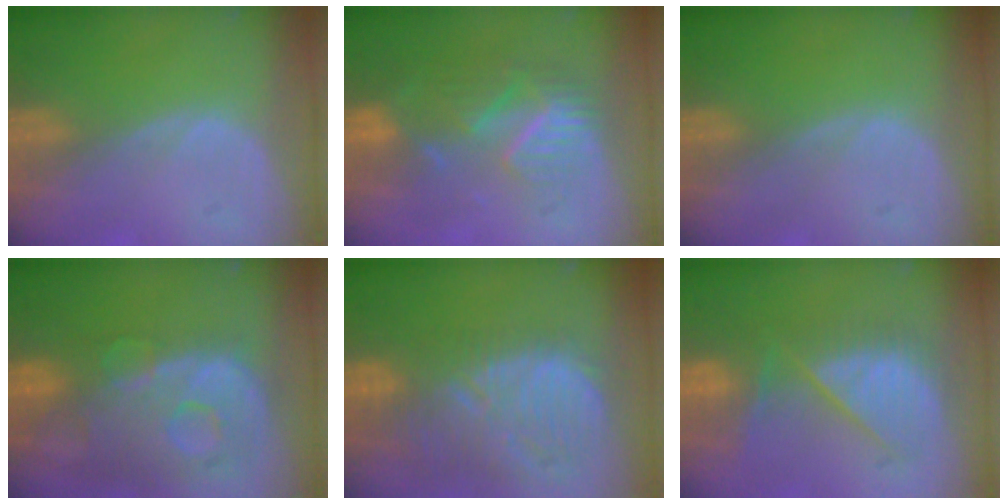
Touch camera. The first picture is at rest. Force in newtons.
{"total": 9.0, "press": 7.9, "slide": 4.4}
{"total": 0.0}
{"total": 13.3, "press": 10.9, "slide": 7.6}
{"total": 12.8, "press": 11.3, "slide": 6.0}
{"total": 8.8, "press": 8.7, "slide": 1.4}